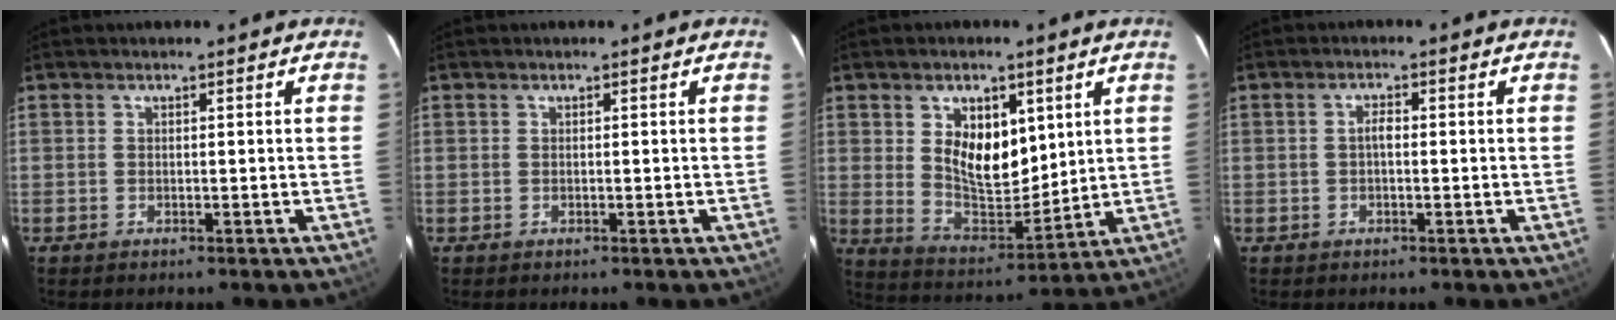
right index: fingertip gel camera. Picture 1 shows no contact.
{"total": 0.0}
{"total": 11.8, "force": [3.8, 7.0, 8.7], "torque": [-0.150, -0.004, 0.083]}
{"total": 1.5, "force": [-0.2, 0.7, 1.3], "torque": [-0.024, 0.008, -0.007]}